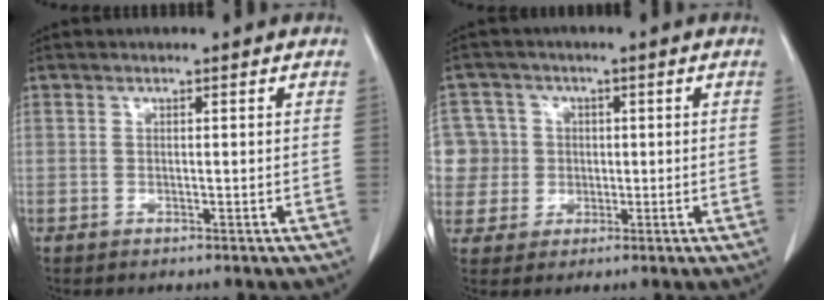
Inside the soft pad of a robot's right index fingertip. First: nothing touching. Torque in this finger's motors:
{"motor_torque": [0.19, 0.22, 0.06, 0.02]}